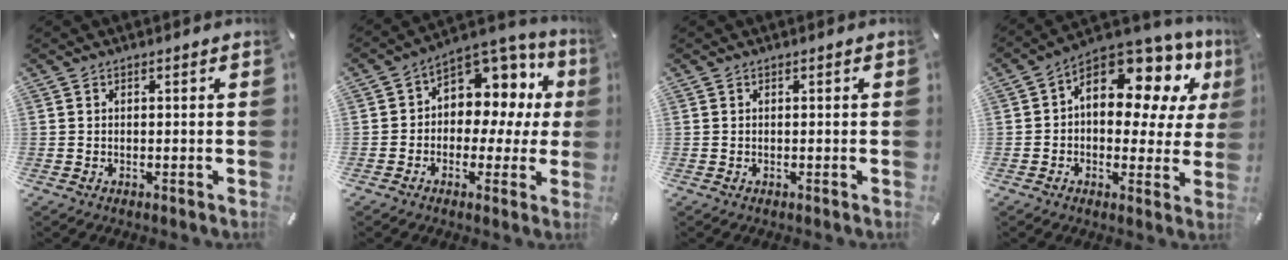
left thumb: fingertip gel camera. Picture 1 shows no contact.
{"total": 9.3, "force": [1.6, 7.7, 4.9], "torque": [-0.067, -0.025, 0.034]}
{"total": 0.0}
{"total": 14.6, "force": [7.3, 8.3, 9.5], "torque": [-0.142, -0.057, 0.127]}